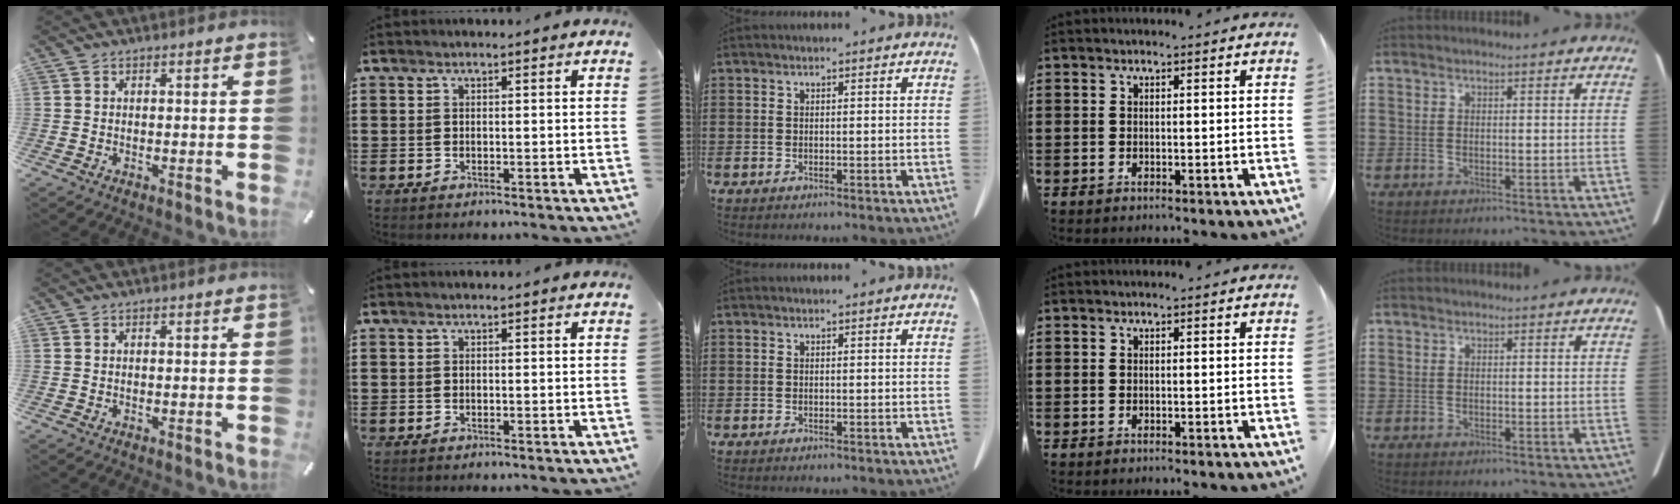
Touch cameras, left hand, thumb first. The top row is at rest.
{}